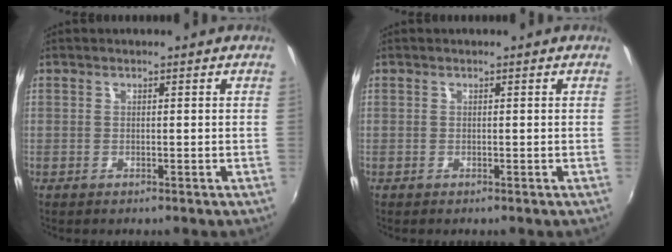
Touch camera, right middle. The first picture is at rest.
{"total": 0.0}